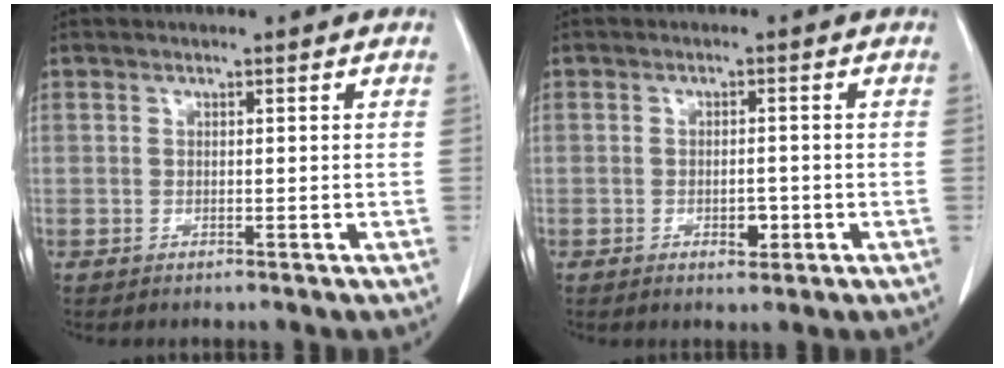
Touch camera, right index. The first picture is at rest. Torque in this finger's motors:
{"motor_torque": [-0.04, -0.02, -0.04, 0.00]}